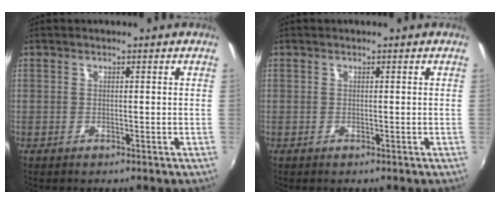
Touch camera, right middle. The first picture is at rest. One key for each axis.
{"total": 0.0}